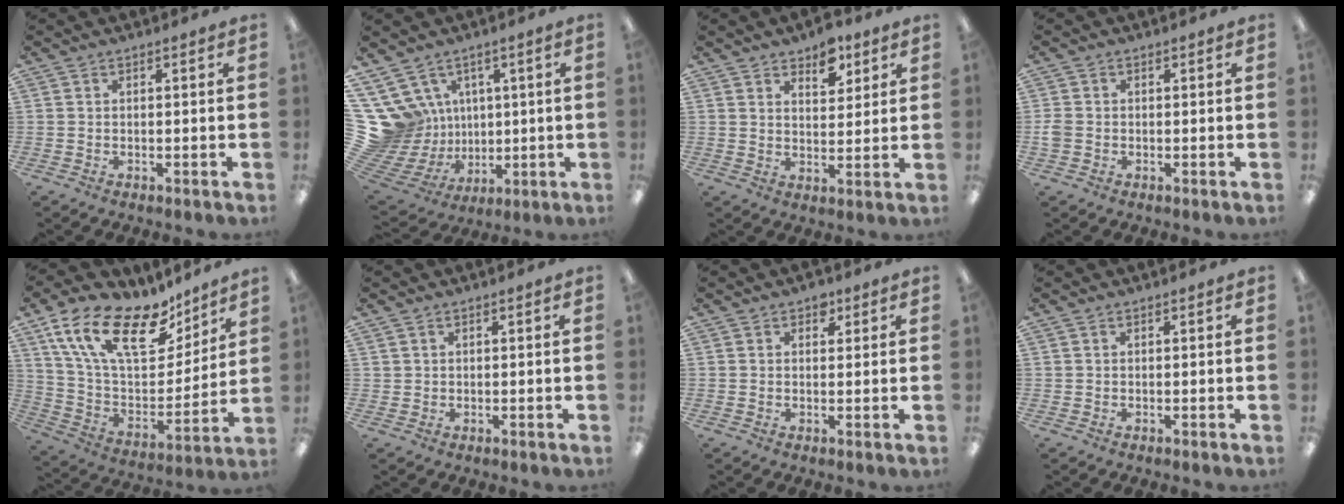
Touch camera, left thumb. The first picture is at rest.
{"total": 16.7, "force": [4.4, 15.0, 5.8], "torque": [-0.192, -0.037, 0.110]}
{"total": 6.8, "force": [5.0, 3.6, 2.9], "torque": [-0.024, -0.028, 0.083]}
{"total": 2.3, "force": [-0.4, 2.0, 1.2], "torque": [-0.018, 0.004, -0.006]}
{"total": 22.6, "force": [14.1, 10.6, 14.2], "torque": [-0.258, -0.076, 0.251]}
{"total": 1.0, "force": [0.5, 0.9, 0.0], "torque": [0.000, 0.002, 0.010]}
{"total": 2.5, "force": [1.4, 1.7, 1.0], "torque": [0.001, -0.006, 0.020]}
{"total": 0.0}